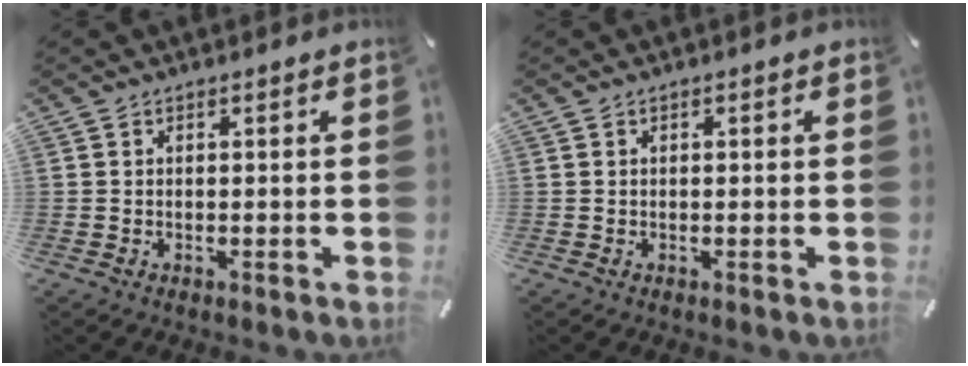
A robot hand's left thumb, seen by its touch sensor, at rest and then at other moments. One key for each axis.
{"total": 0.0}